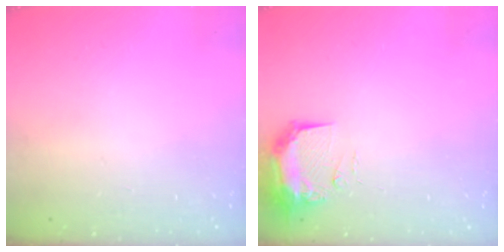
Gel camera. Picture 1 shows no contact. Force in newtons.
{"total": 11.0, "press": 9.6, "slide": 5.4}